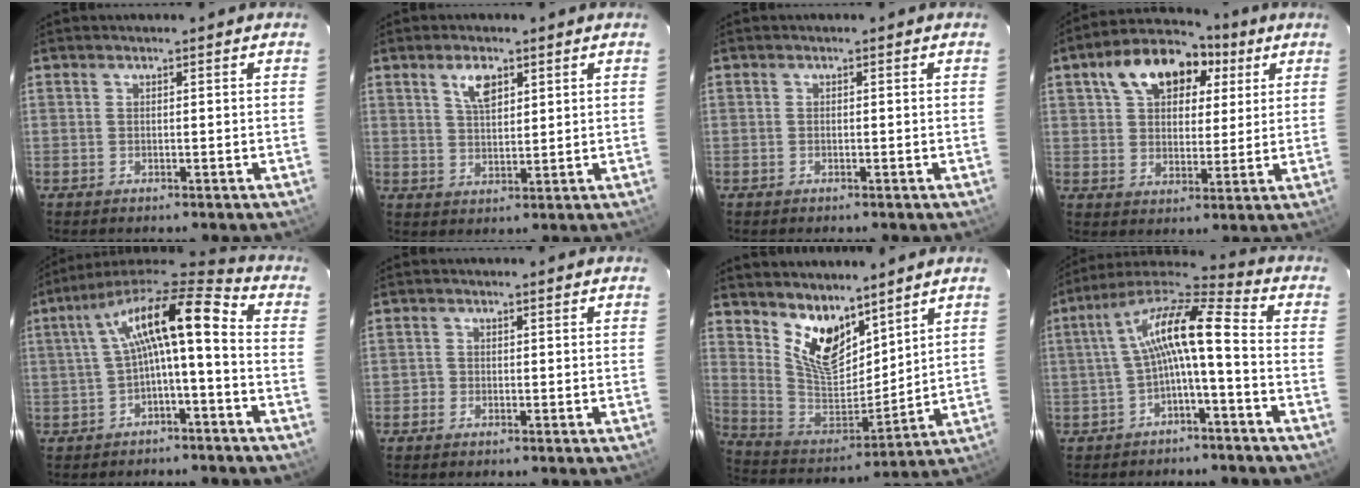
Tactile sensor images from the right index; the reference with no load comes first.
{"total": 4.9, "force": [2.6, 2.3, 3.5], "torque": [-0.061, 0.006, 0.050]}
{"total": 0.0}
{"total": 15.6, "force": [7.0, 9.8, 10.0], "torque": [-0.196, 0.054, 0.112]}
{"total": 13.6, "force": [-0.6, 3.4, 13.1], "torque": [-0.246, 0.029, -0.011]}
{"total": 1.1, "force": [-0.6, 0.8, -0.1], "torque": [0.003, 0.004, -0.014]}
{"total": 13.3, "force": [9.2, 6.6, 7.0], "torque": [-0.137, -0.006, 0.184]}
{"total": 11.4, "force": [-1.6, 1.9, 11.1], "torque": [-0.223, 0.025, -0.033]}